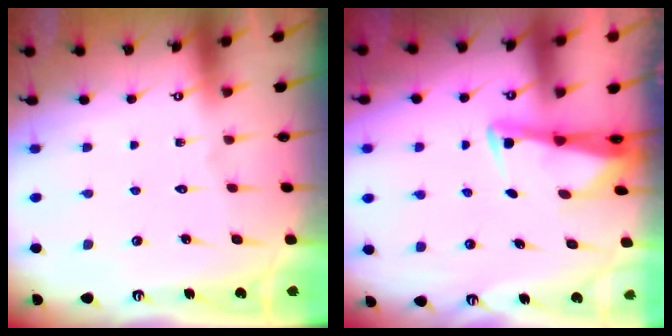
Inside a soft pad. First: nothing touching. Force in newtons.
{"total": 2.5, "press": 2.5, "slide": 0.5}